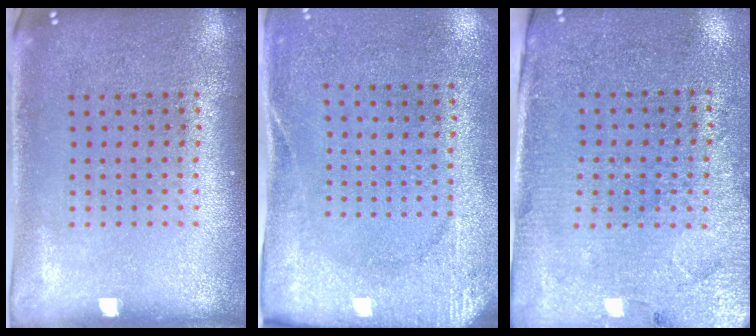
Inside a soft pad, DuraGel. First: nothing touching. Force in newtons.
{"total": 2.6, "press": 2.0, "slide": 1.6}
{"total": 3.0, "press": 2.8, "slide": 0.9}